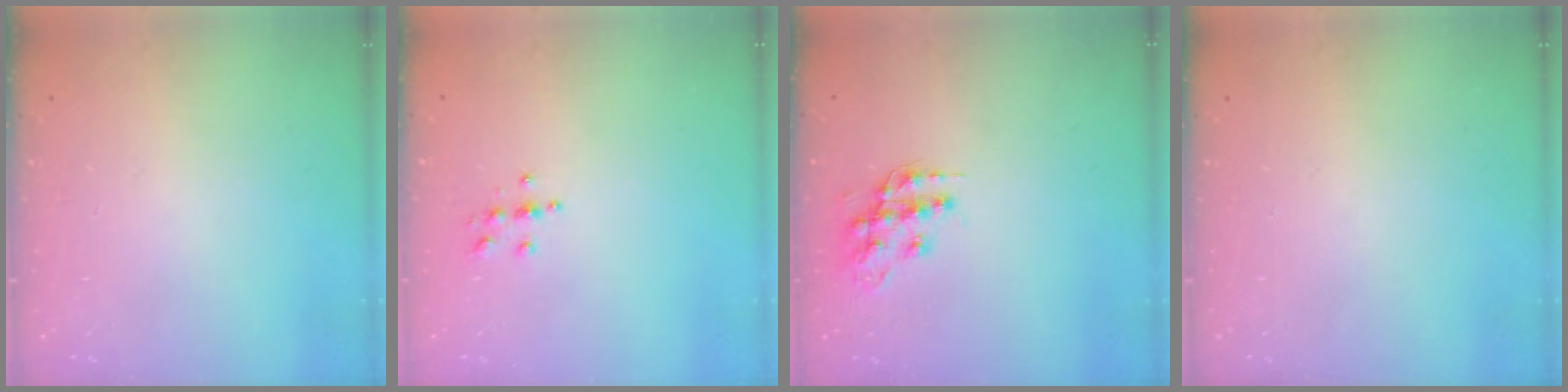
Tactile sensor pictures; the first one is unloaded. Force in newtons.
{"total": 3.9, "press": 3.9, "slide": 0.4}
{"total": 12.5, "press": 12.5, "slide": 0.9}
{"total": 0.6, "press": 0.0, "slide": 0.6}